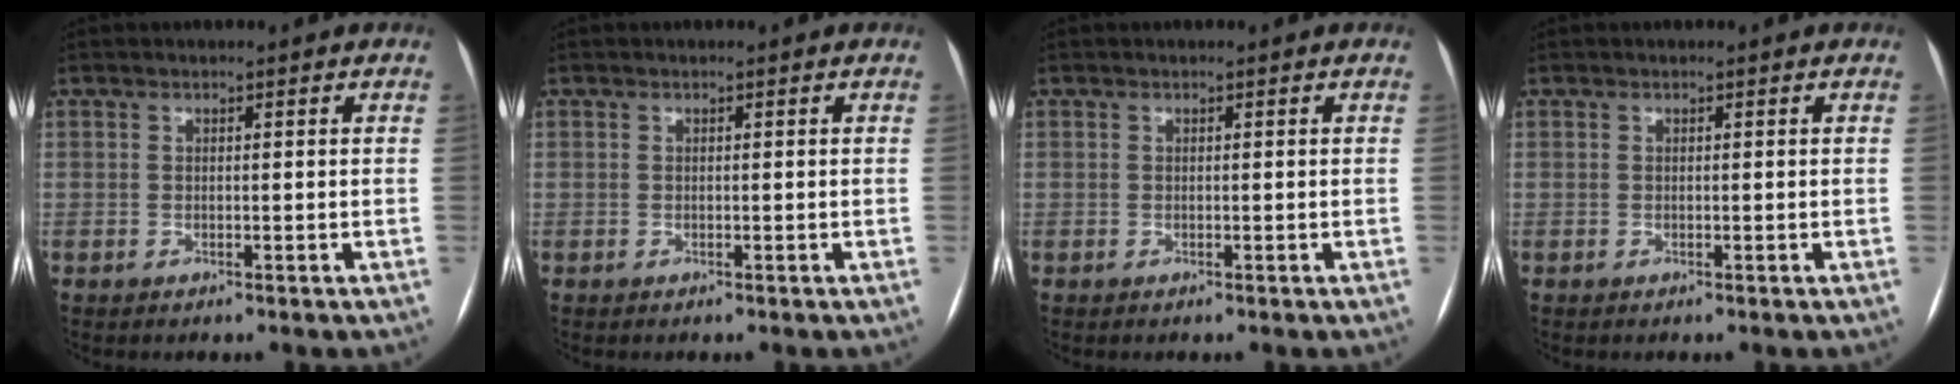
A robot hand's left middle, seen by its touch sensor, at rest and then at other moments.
{"total": 0.0}
{"total": 0.0}
{"total": 0.0}